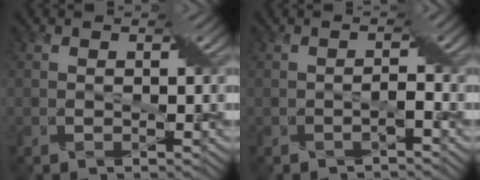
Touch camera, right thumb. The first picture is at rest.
{"total": 1.2, "force": [-0.9, -0.7, 0.4], "torque": [-0.021, 0.001, -0.005]}